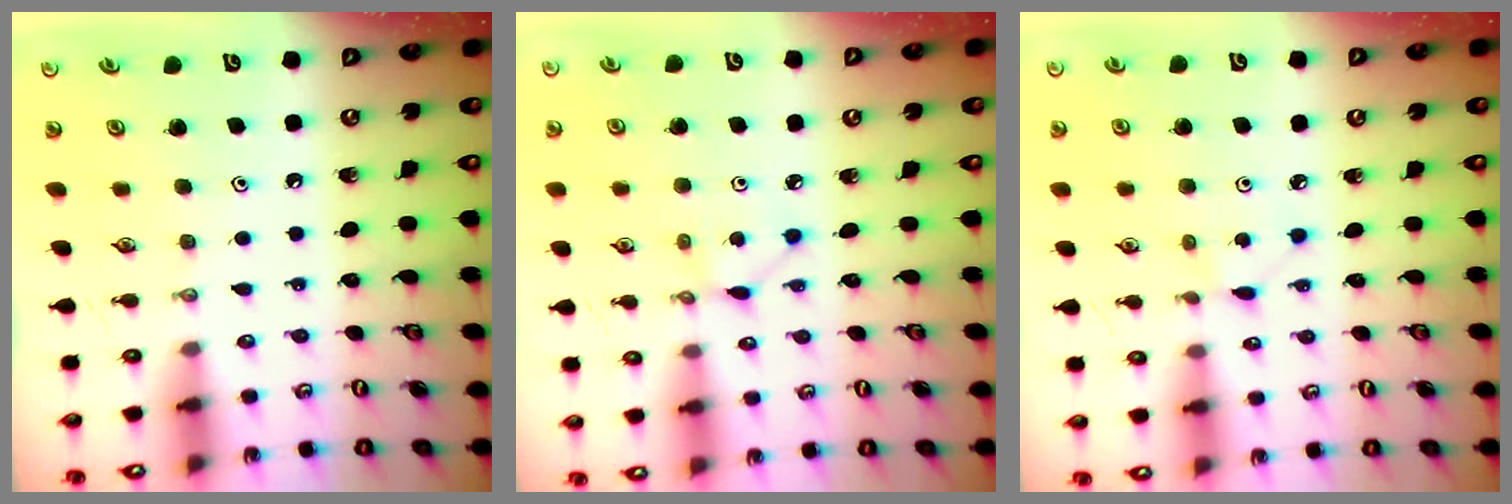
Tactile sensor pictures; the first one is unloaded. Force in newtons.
{"total": 2.7, "press": 2.6, "slide": 0.3}
{"total": 1.9, "press": 1.9, "slide": 0.3}